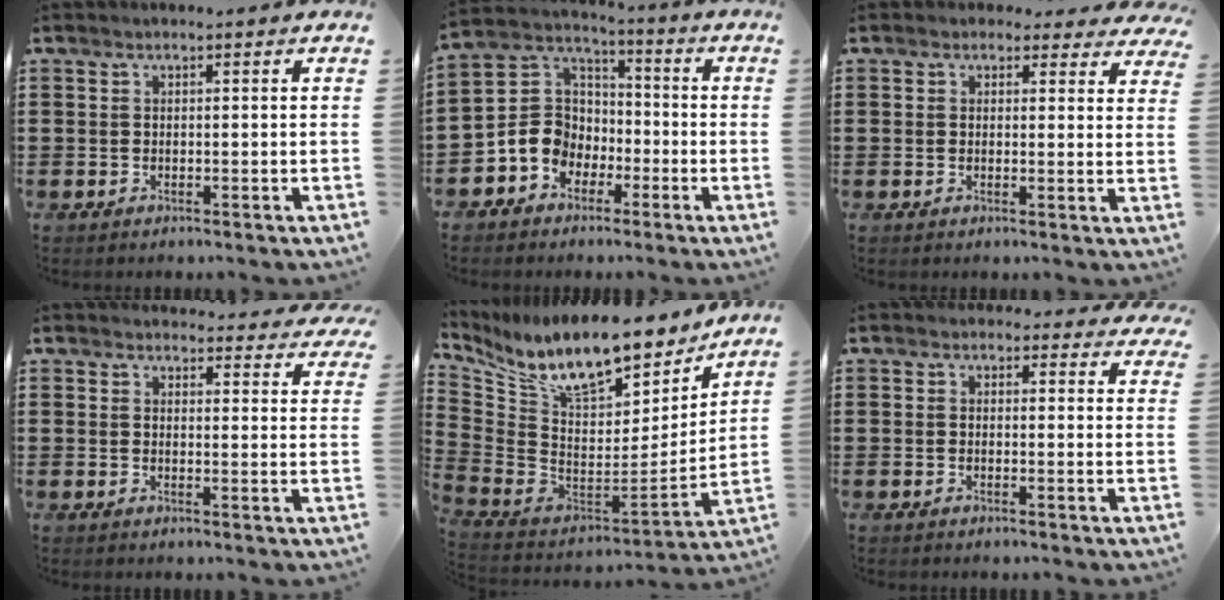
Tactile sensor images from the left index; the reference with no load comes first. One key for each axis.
{"total": 7.6, "fx": -2.8, "fy": 6.7, "fz": 2.3, "tx": -0.093, "ty": 0.008, "tz": -0.063}
{"total": 2.2, "fx": 1.8, "fy": 1.2, "fz": 0.6, "tx": -0.014, "ty": 0.000, "tz": 0.031}
{"total": 3.6, "fx": 3.4, "fy": 0.7, "fz": 0.6, "tx": -0.017, "ty": -0.017, "tz": 0.062}
{"total": 12.6, "fx": 9.9, "fy": 3.3, "fz": 7.1, "tx": -0.159, "ty": -0.071, "tz": 0.172}
{"total": 2.1, "fx": 1.9, "fy": 0.9, "fz": 0.3, "tx": -0.006, "ty": -0.002, "tz": 0.033}